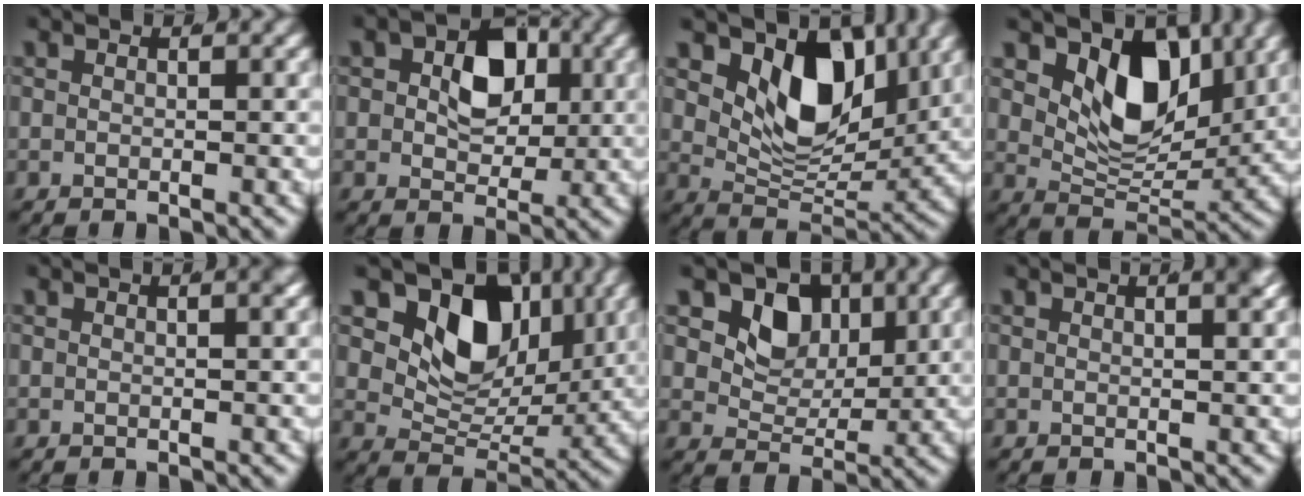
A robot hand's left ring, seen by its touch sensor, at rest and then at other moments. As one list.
[{"total": 5.5, "force": [0.8, 4.0, 3.8], "torque": [-0.064, -0.016, 0.023]}, {"total": 8.5, "force": [3.0, 5.3, 5.9], "torque": [-0.107, -0.020, 0.058]}, {"total": 7.5, "force": [2.7, 4.8, 5.2], "torque": [-0.092, -0.020, 0.055]}, {"total": 1.2, "force": [0.6, -0.1, 1.1], "torque": [-0.004, 0.008, 0.006]}, {"total": 11.8, "force": [3.9, 8.5, 7.2], "torque": [-0.132, -0.018, 0.067]}, {"total": 8.1, "force": [2.9, 6.2, 4.3], "torque": [-0.074, -0.005, 0.048]}, {"total": 2.2, "force": [1.2, 0.1, 1.9], "torque": [-0.012, 0.008, 0.015]}]